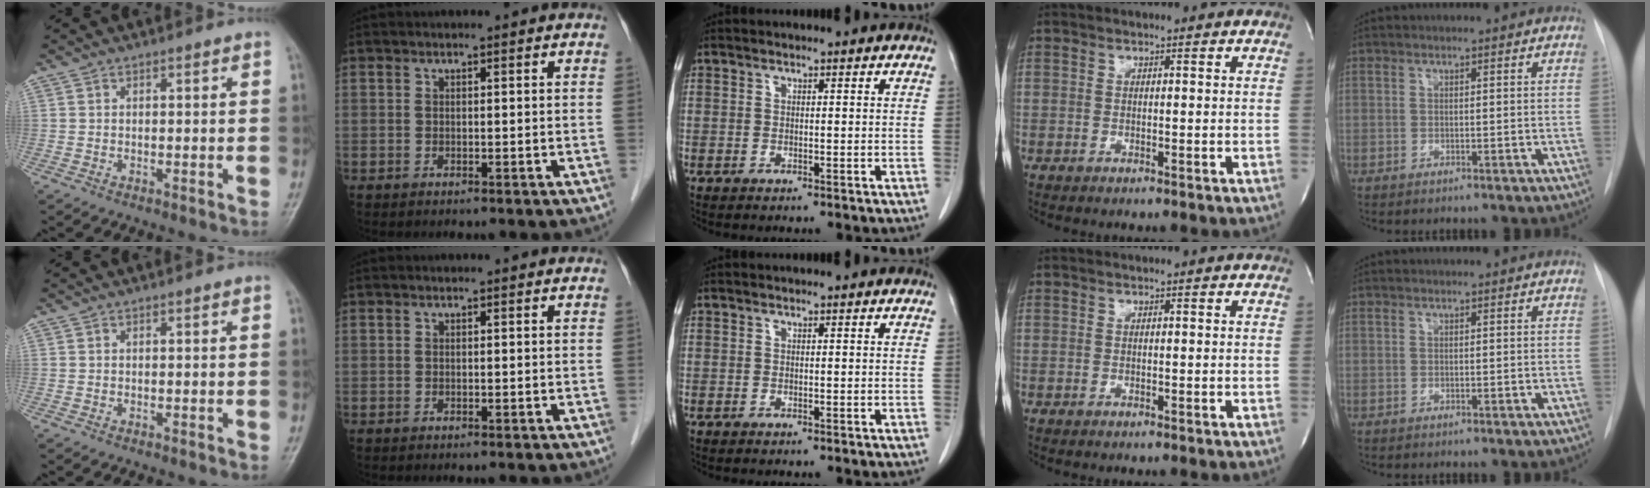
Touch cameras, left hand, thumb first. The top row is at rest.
{}